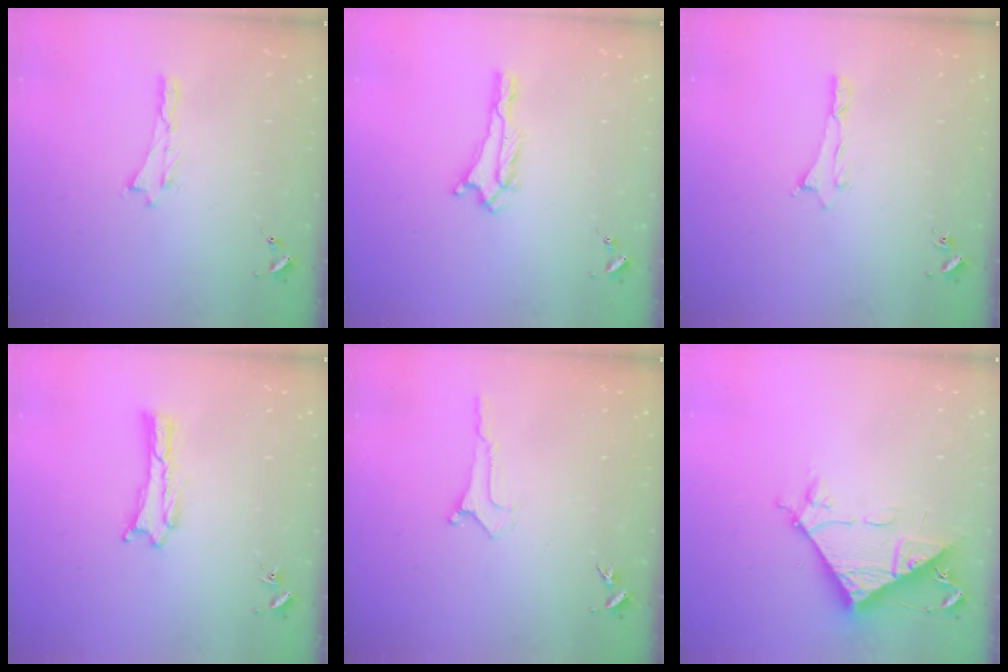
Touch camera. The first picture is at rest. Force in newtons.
{"total": 0.6, "press": 0.6, "slide": 0.1}
{"total": 0.6, "press": 0.5, "slide": 0.2}
{"total": 0.8, "press": 0.8, "slide": 0.0}
{"total": 0.0}
{"total": 8.1, "press": 8.1, "slide": 0.9}